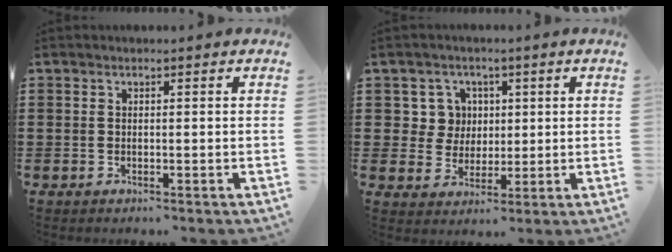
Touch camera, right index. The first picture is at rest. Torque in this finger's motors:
{"motor_torque": [0.04, -0.01, 0.02, 0.02]}